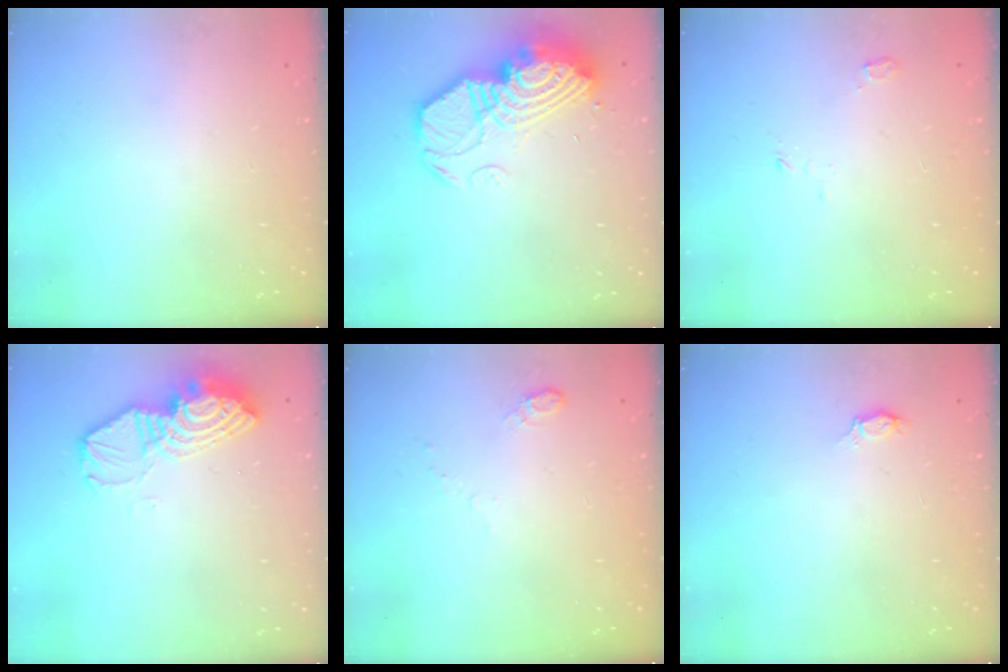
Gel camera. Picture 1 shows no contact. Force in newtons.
{"total": 18.5, "press": 18.4, "slide": 1.7}
{"total": 3.4, "press": 3.3, "slide": 0.9}
{"total": 12.3, "press": 12.3, "slide": 1.1}
{"total": 5.2, "press": 5.1, "slide": 1.0}
{"total": 2.8, "press": 2.8, "slide": 0.3}